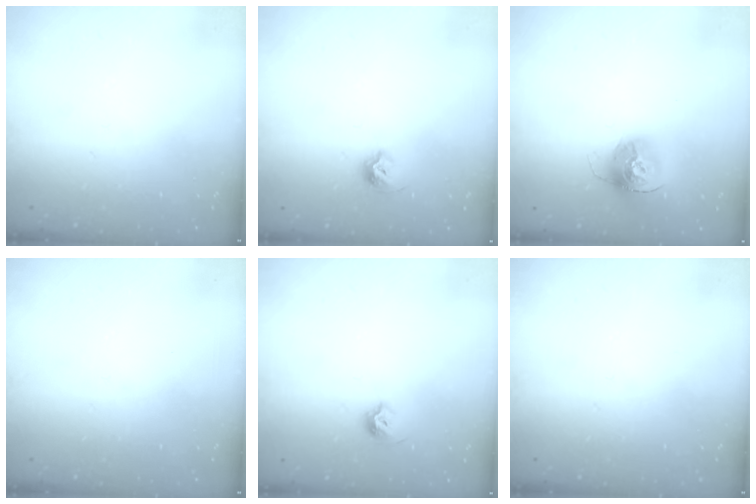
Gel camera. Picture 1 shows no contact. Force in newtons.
{"total": 7.1, "press": 7.0, "slide": 0.8}
{"total": 14.6, "press": 14.6, "slide": 1.5}
{"total": 0.0}
{"total": 5.6, "press": 5.5, "slide": 1.3}
{"total": 0.0}